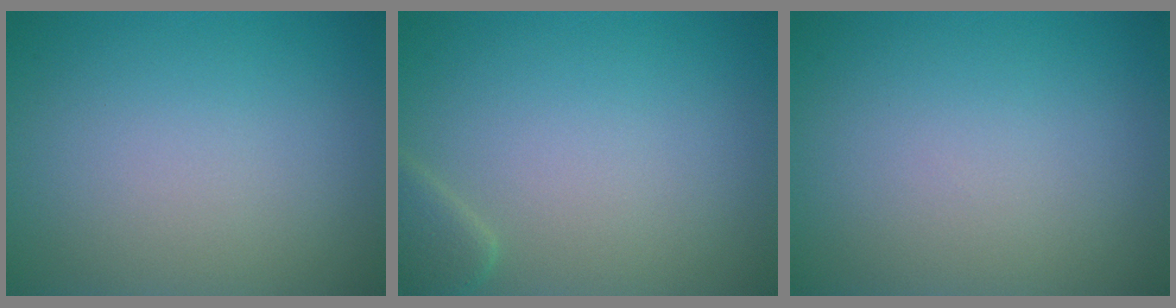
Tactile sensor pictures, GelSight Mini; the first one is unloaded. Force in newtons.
{"total": 1.7, "press": 1.7, "slide": 0.2}
{"total": 0.0}